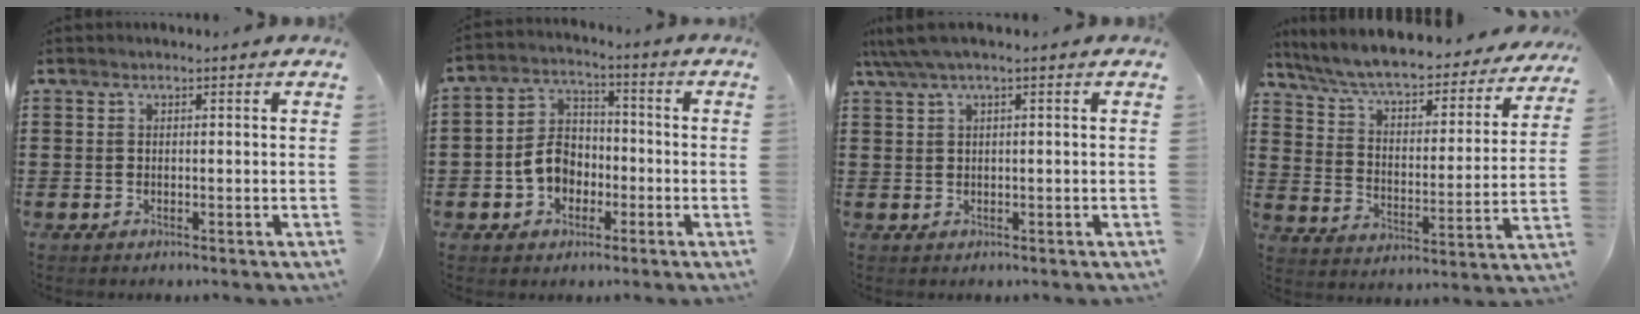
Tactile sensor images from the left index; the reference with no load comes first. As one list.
[{"total": 6.6, "force": [-2.1, 5.2, 3.4], "torque": [-0.090, 0.012, -0.047]}, {"total": 2.3, "force": [0.6, 0.2, 2.2], "torque": [-0.050, -0.003, 0.008]}, {"total": 6.7, "force": [6.1, 0.5, 2.8], "torque": [-0.082, -0.044, 0.099]}]